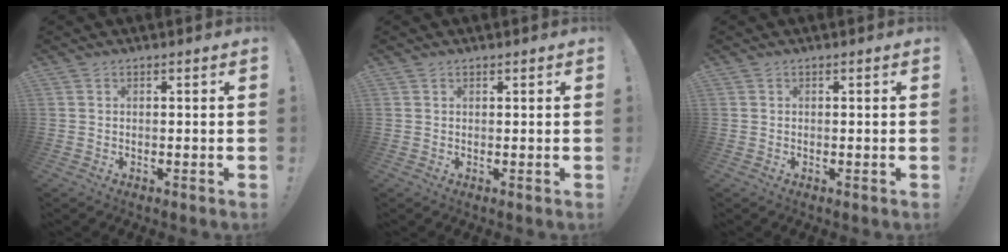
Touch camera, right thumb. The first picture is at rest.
{"total": 0.6, "force": [0.5, 0.3, 0.2], "torque": [-0.003, 0.000, 0.010]}
{"total": 0.0}